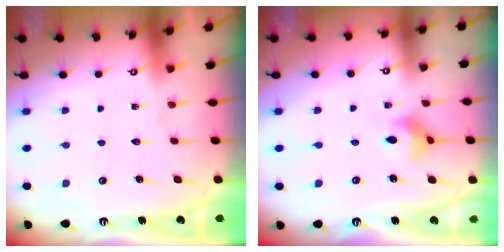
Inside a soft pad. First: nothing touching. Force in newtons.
{"total": 5.8, "press": 5.7, "slide": 0.6}